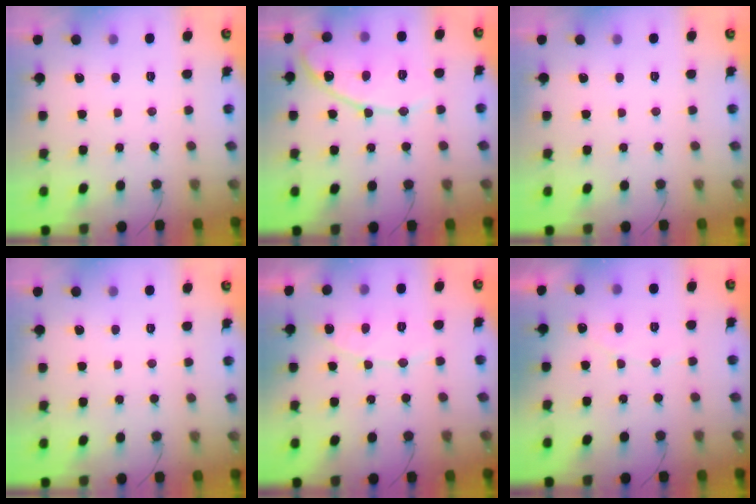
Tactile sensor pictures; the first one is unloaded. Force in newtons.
{"total": 12.9, "press": 12.9, "slide": 1.2}
{"total": 0.0}
{"total": 0.0}
{"total": 6.9, "press": 6.9, "slide": 0.6}
{"total": 3.8, "press": 3.8, "slide": 0.1}